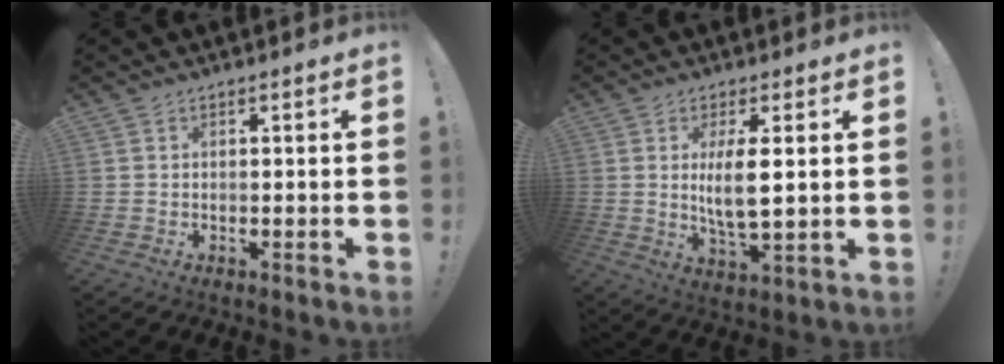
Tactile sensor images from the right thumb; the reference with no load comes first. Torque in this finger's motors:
{"motor_torque": [-0.19, 0.77, 0.51, 0.43, 0.04]}